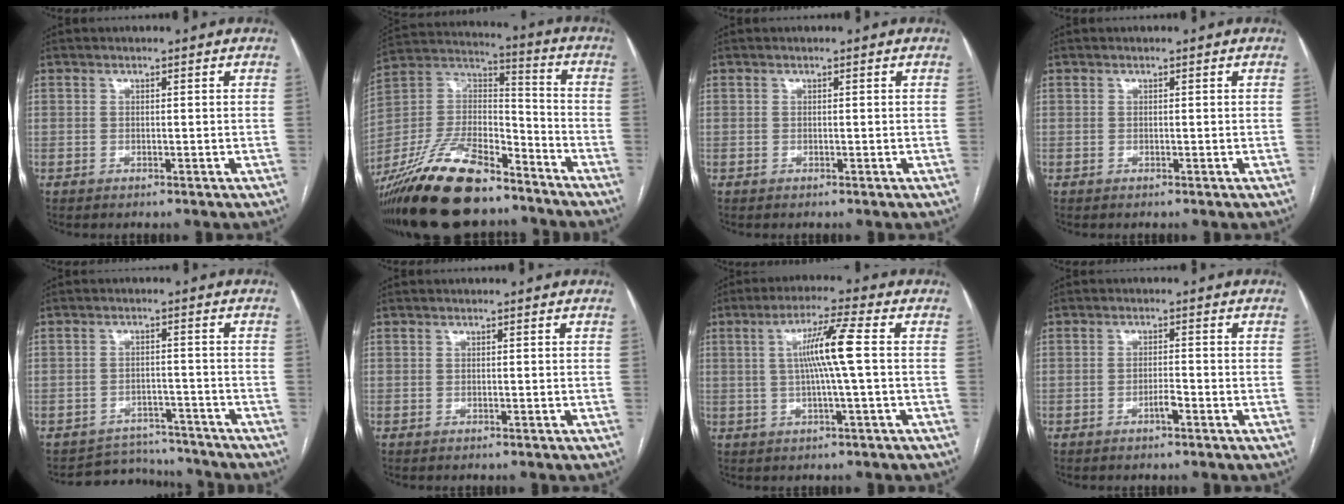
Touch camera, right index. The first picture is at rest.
{"total": 23.2, "force": [-17.7, 7.6, 13.0], "torque": [-0.289, -0.009, -0.323]}
{"total": 0.0}
{"total": 0.0}
{"total": 6.5, "force": [-6.1, 1.8, -1.3], "torque": [0.022, 0.020, -0.087]}
{"total": 0.0}
{"total": 7.7, "force": [0.7, -0.9, 7.6], "torque": [-0.137, 0.007, 0.013]}
{"total": 2.0, "force": [-1.1, 0.2, 1.6], "torque": [-0.028, 0.001, -0.020]}